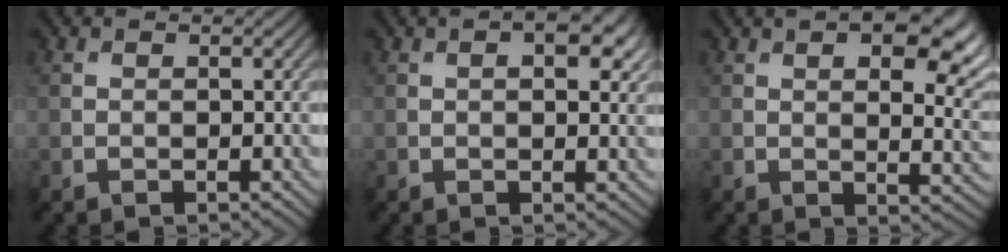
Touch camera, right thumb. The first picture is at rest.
{"total": 4.6, "force": [1.5, 2.1, 3.8], "torque": [-0.058, 0.001, 0.022]}
{"total": 12.2, "force": [5.1, 5.0, 9.8], "torque": [-0.146, 0.006, 0.068]}